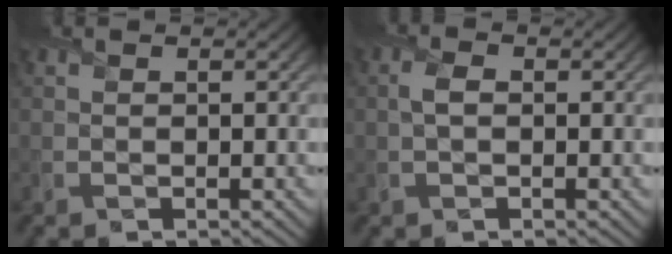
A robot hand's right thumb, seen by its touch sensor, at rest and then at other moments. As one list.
[{"total": 1.7, "force": [0.0, 1.0, 1.4], "torque": [-0.034, 0.003, -0.001]}]